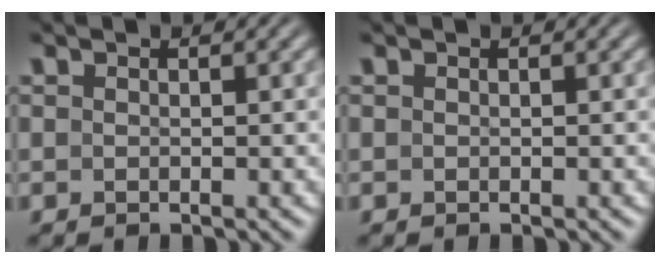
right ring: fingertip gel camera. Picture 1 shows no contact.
{"total": 0.0}